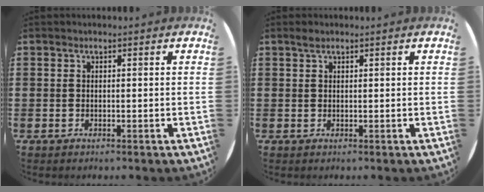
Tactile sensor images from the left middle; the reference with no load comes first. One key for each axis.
{"total": 0.9, "fx": 0.7, "fy": 0.4, "fz": 0.4, "tx": -0.002, "ty": 0.000, "tz": 0.010}